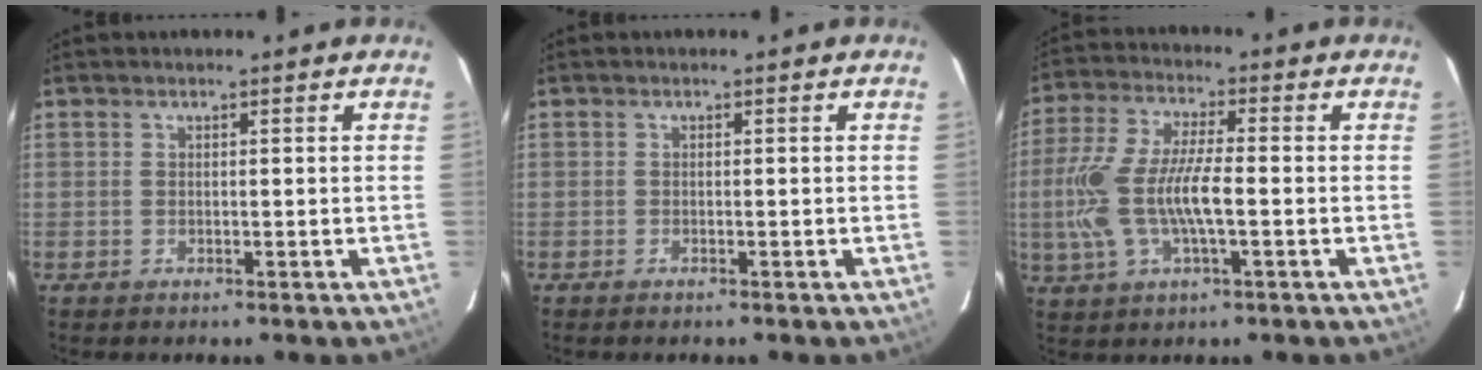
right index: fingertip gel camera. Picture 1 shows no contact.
{"total": 0.5, "force": [-0.5, 0.1, 0.2], "torque": [-0.005, -0.001, -0.010]}
{"total": 13.2, "force": [-2.1, 4.0, 12.4], "torque": [-0.266, -0.002, -0.041]}